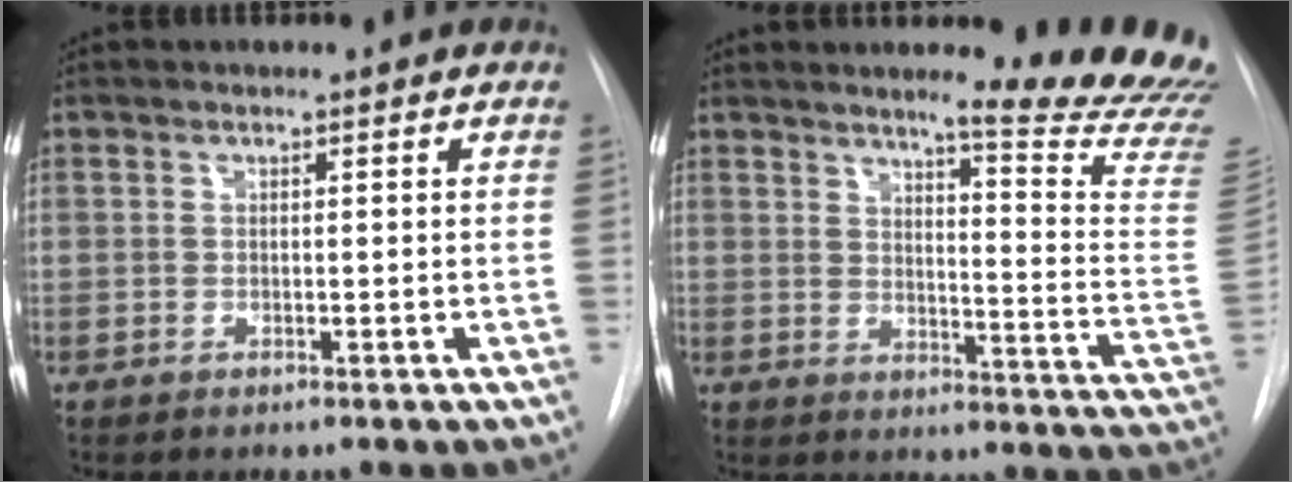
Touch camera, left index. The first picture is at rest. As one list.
[{"total": 17.1, "force": [15.6, -0.9, 6.9], "torque": [-0.084, -0.153, 0.168]}]